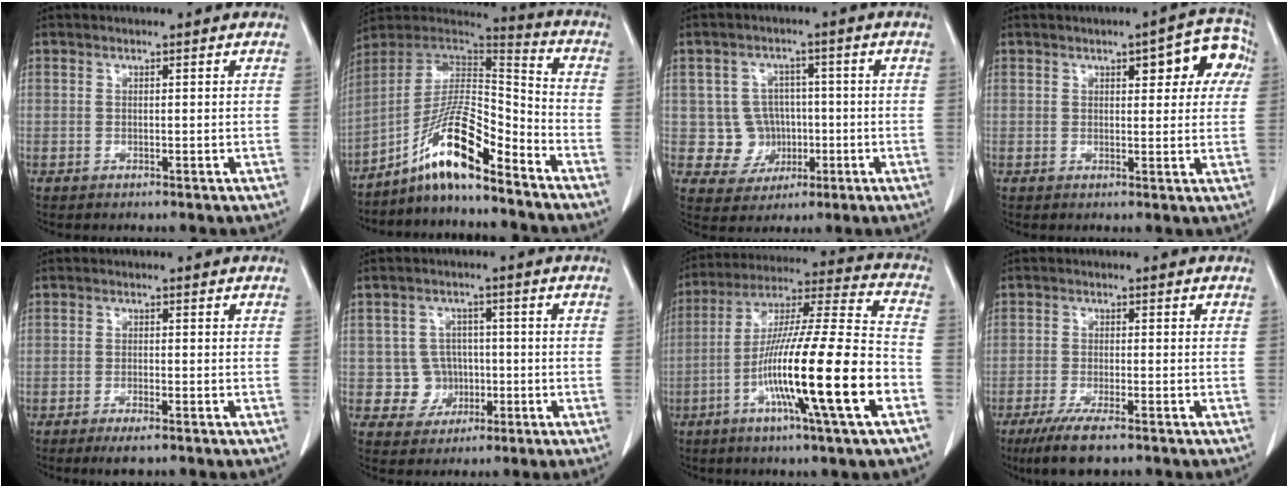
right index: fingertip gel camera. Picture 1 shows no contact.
{"total": 13.3, "force": [-9.2, 1.7, 9.5], "torque": [-0.170, 0.017, -0.163]}
{"total": 6.5, "force": [-0.3, 6.5, 0.9], "torque": [-0.006, 0.016, 0.006]}
{"total": 7.6, "force": [2.7, 2.4, 6.6], "torque": [-0.067, 0.024, 0.027]}
{"total": 4.0, "force": [-2.7, 0.8, 2.8], "torque": [-0.051, -0.006, -0.040]}
{"total": 5.3, "force": [-0.7, 5.2, 0.3], "torque": [0.009, 0.013, -0.003]}
{"total": 21.1, "force": [-7.3, -0.1, 19.8], "torque": [-0.349, -0.018, -0.132]}
{"total": 6.9, "force": [-4.8, 1.0, 4.8], "torque": [-0.087, -0.018, -0.079]}